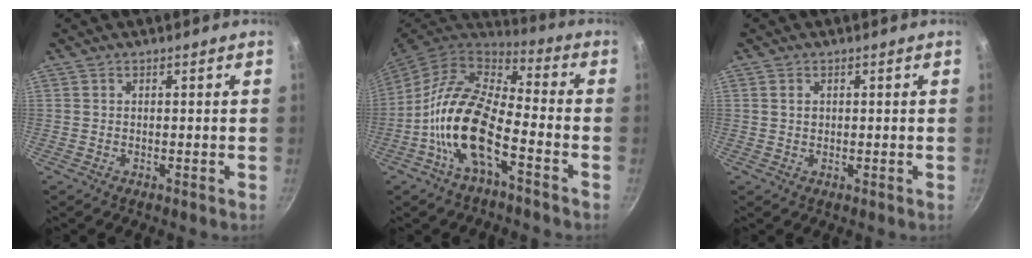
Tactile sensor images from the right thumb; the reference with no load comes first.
{"total": 16.7, "force": [-6.0, 7.3, 13.8], "torque": [-0.261, 0.044, -0.134]}
{"total": 1.6, "force": [0.4, 1.3, 0.9], "torque": [-0.012, 0.001, 0.007]}